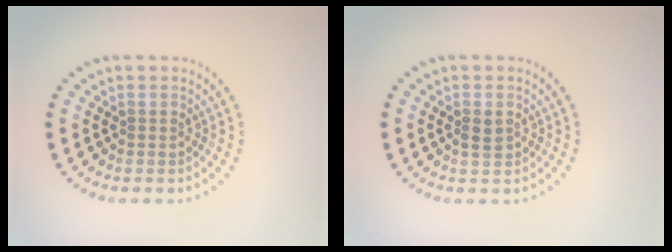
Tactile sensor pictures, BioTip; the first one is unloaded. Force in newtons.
{"total": 1.5, "press": 1.5, "slide": 0.3}